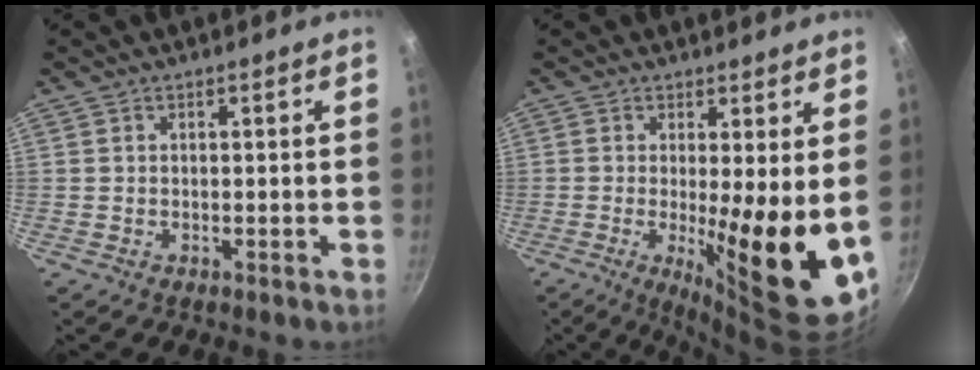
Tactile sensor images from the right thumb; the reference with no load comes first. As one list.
[{"total": 13.9, "force": [-0.3, 2.6, 13.6], "torque": [-0.187, -0.033, 0.000]}]